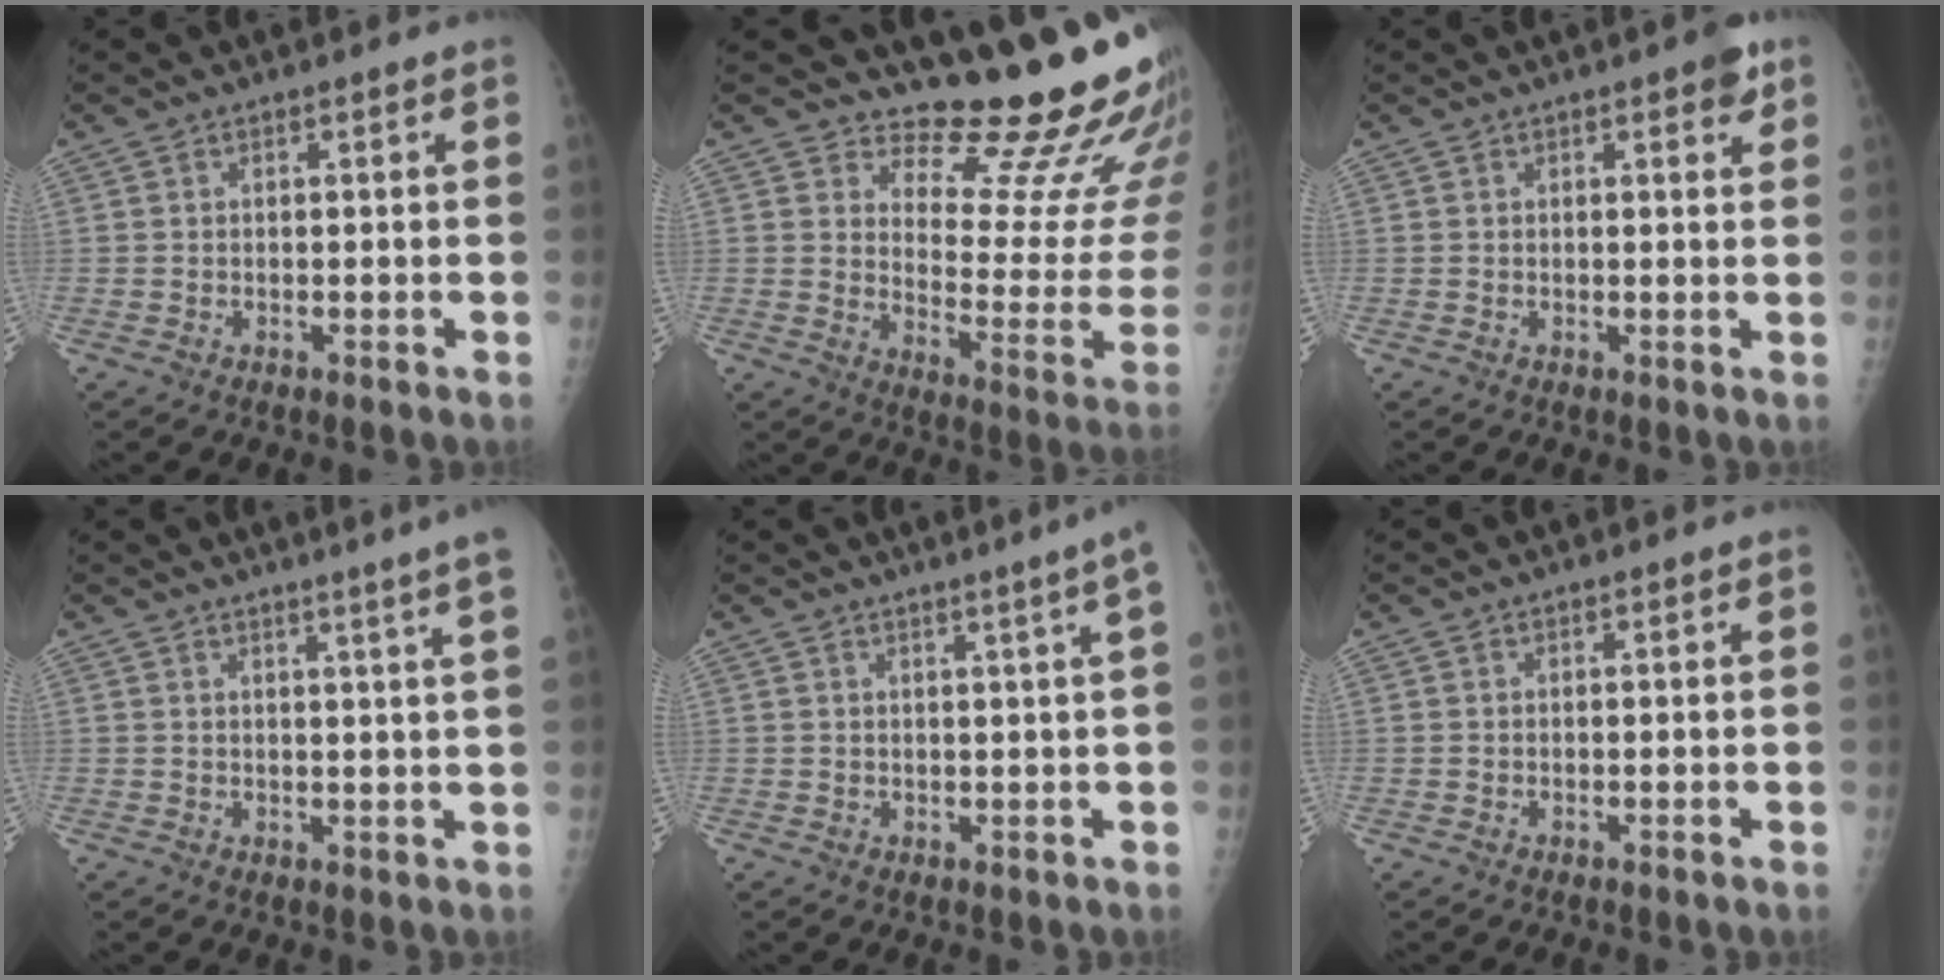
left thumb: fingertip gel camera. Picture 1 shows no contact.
{"total": 19.0, "force": [16.4, 4.9, 8.4], "torque": [-0.063, -0.162, 0.206]}
{"total": 3.3, "force": [1.9, 1.0, 2.5], "torque": [-0.023, -0.006, 0.019]}
{"total": 7.2, "force": [5.4, -1.2, 4.6], "torque": [-0.057, -0.020, 0.054]}
{"total": 4.3, "force": [2.3, -1.1, 3.4], "torque": [-0.046, -0.007, 0.032]}
{"total": 0.0}